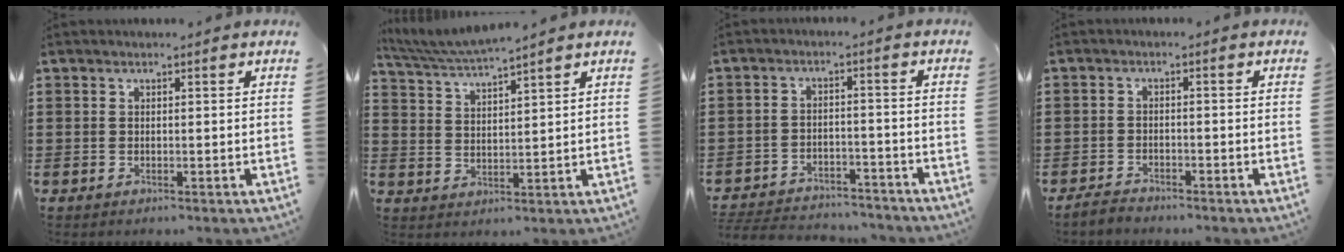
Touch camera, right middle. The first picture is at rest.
{"total": 4.3, "force": [4.1, 0.1, 1.4], "torque": [-0.043, -0.016, 0.073]}
{"total": 4.3, "force": [-4.2, 0.8, 0.1], "torque": [-0.013, 0.003, -0.091]}
{"total": 2.2, "force": [-2.1, 0.7, 0.0], "torque": [-0.007, 0.001, -0.043]}